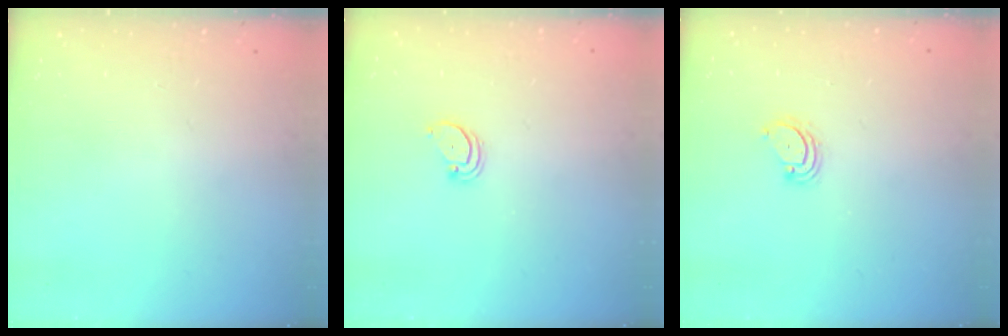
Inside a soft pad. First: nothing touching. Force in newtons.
{"total": 2.0, "press": 2.0, "slide": 0.2}
{"total": 2.3, "press": 2.3, "slide": 0.2}